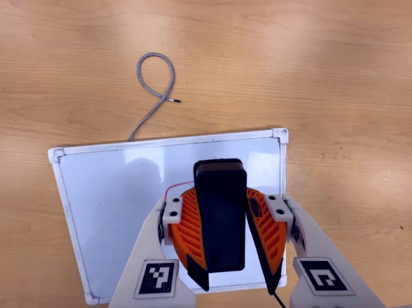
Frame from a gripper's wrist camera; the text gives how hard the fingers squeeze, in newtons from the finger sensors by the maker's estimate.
{"total": 8.6, "left": 8.5, "right": 8.6}